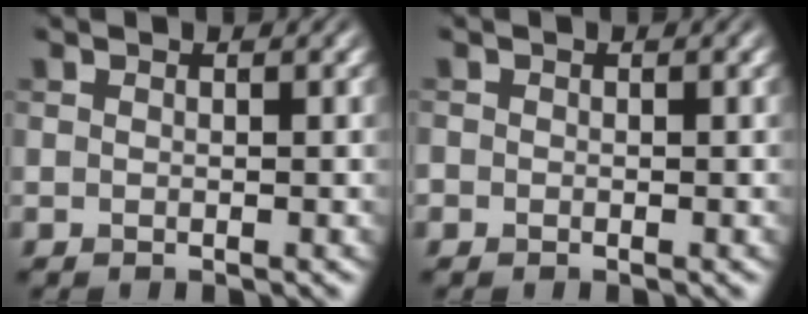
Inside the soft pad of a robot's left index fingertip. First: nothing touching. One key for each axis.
{"total": 0.5, "fx": -0.3, "fy": 0.4, "fz": 0.0, "tx": 0.002, "ty": -0.005, "tz": -0.006}